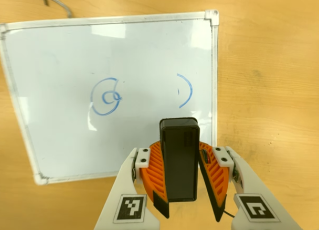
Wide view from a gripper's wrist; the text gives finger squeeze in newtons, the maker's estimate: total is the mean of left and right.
{"total": 7.7, "left": 8.5, "right": 7.0}